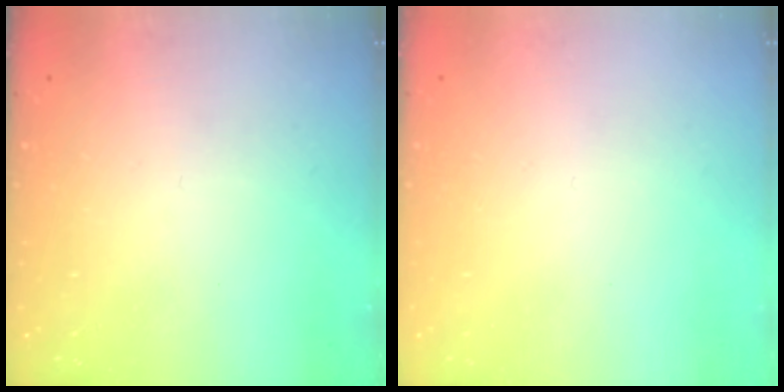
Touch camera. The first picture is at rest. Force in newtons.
{"total": 1.6, "press": 1.6, "slide": 0.1}